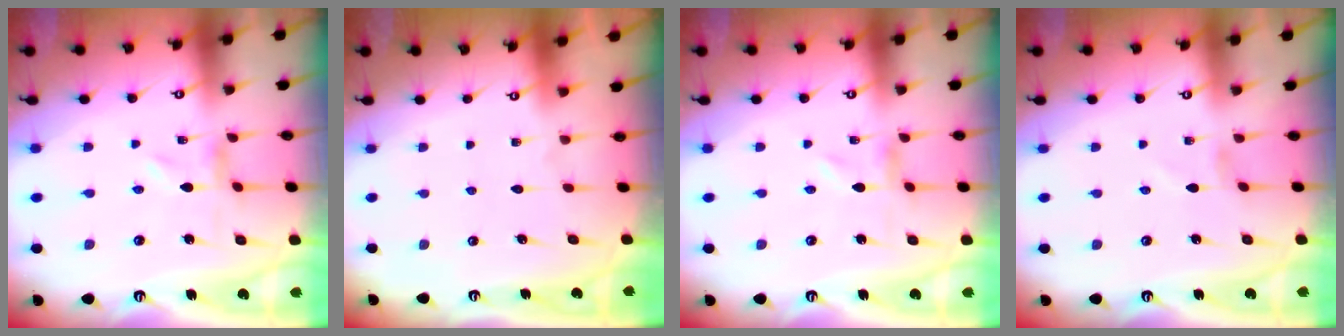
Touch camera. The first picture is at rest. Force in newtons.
{"total": 1.6, "press": 1.6, "slide": 0.1}
{"total": 0.0}
{"total": 0.9, "press": 0.8, "slide": 0.2}